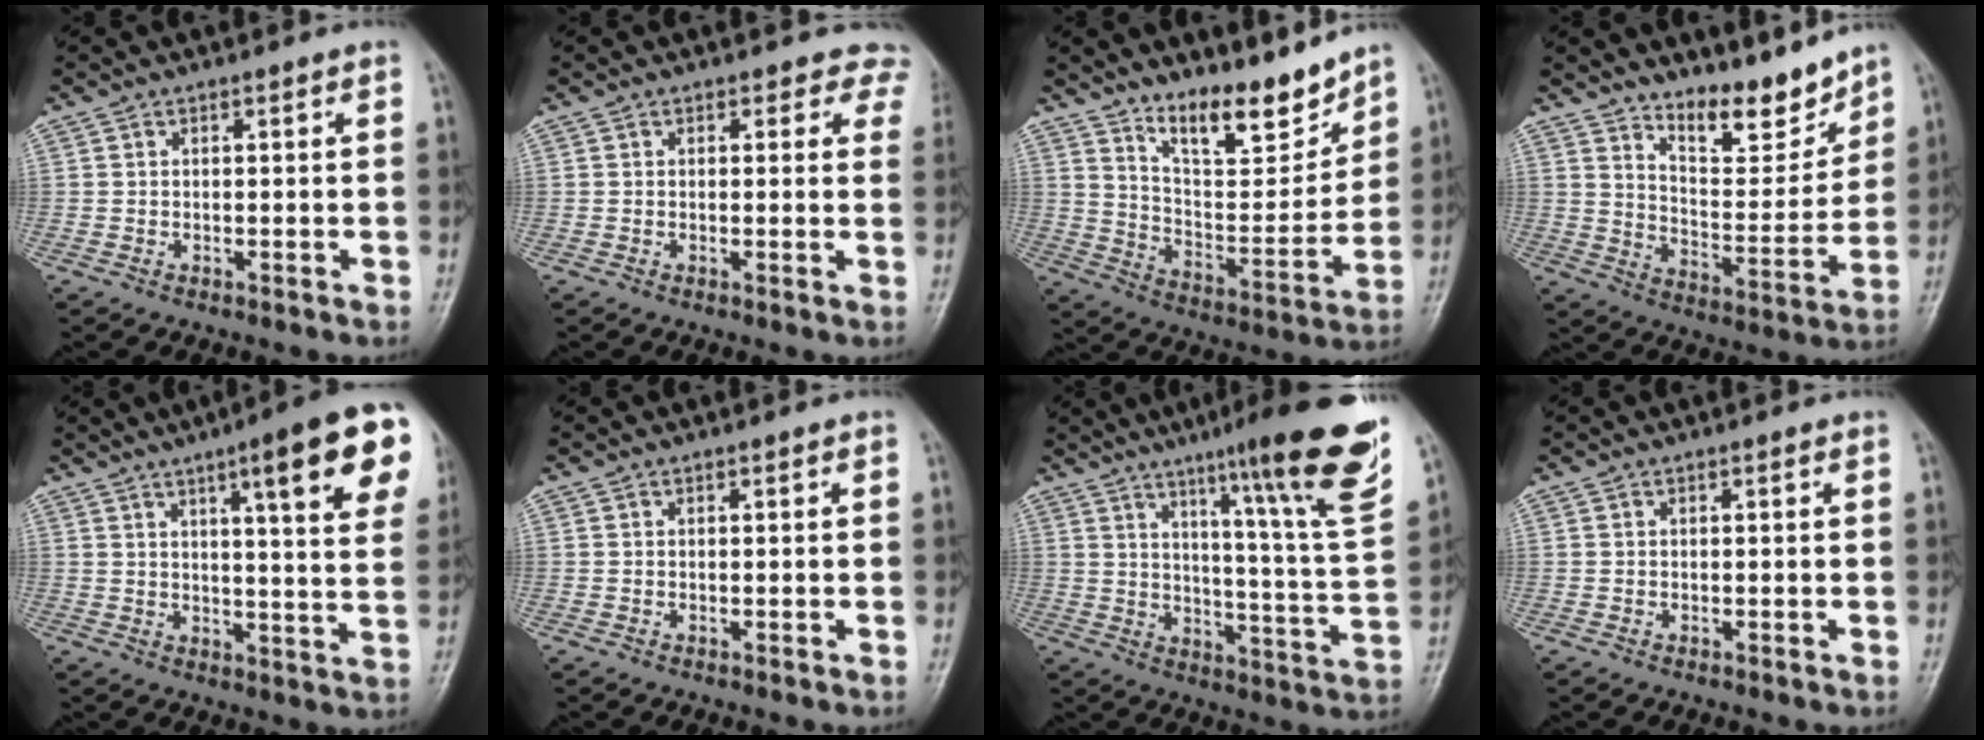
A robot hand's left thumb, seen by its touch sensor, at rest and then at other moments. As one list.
[{"total": 4.4, "force": [3.5, 2.5, 0.9], "torque": [0.032, -0.011, 0.014]}, {"total": 13.1, "force": [10.8, 3.7, 6.5], "torque": [-0.074, -0.085, 0.192]}, {"total": 10.8, "force": [9.2, 3.2, 4.7], "torque": [-0.046, -0.082, 0.162]}, {"total": 17.5, "force": [8.2, 2.9, 15.2], "torque": [-0.173, -0.024, 0.104]}, {"total": 0.0}, {"total": 21.1, "force": [13.3, 0.8, 16.3], "torque": [-0.206, -0.068, 0.184]}, {"total": 0.0}]